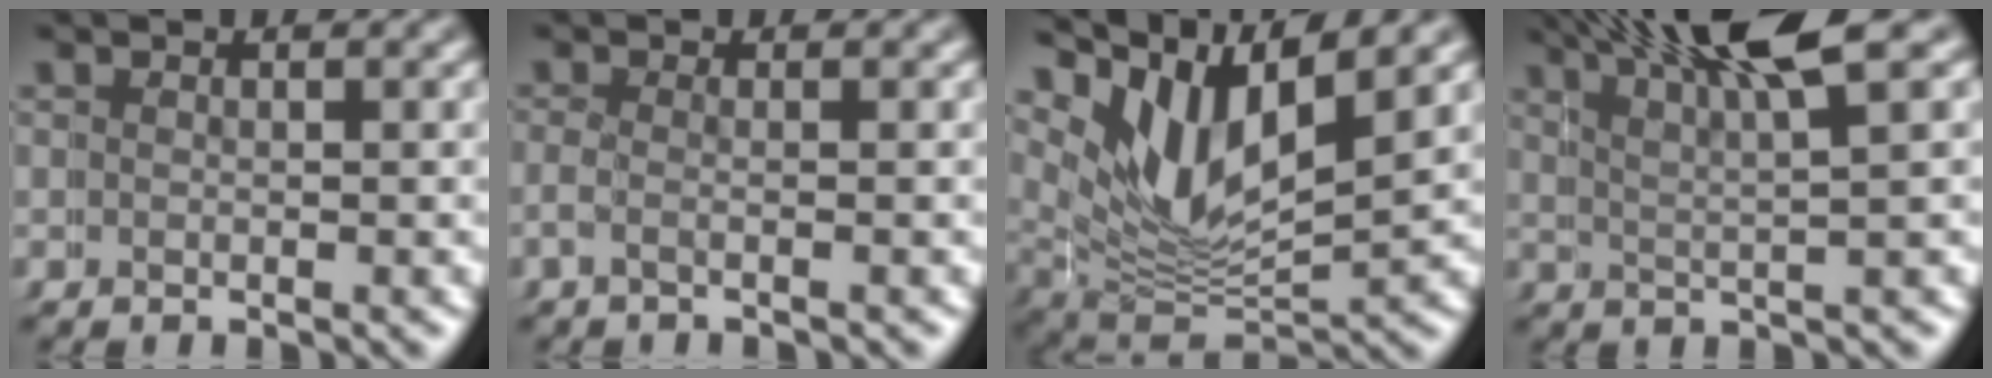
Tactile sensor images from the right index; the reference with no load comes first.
{"total": 0.8, "force": [-0.2, -0.8, 0.0], "torque": [0.002, 0.001, -0.007]}
{"total": 8.8, "force": [4.0, 5.4, 5.7], "torque": [-0.106, 0.002, 0.058]}
{"total": 7.2, "force": [5.4, 0.4, 4.8], "torque": [-0.085, 0.013, 0.083]}